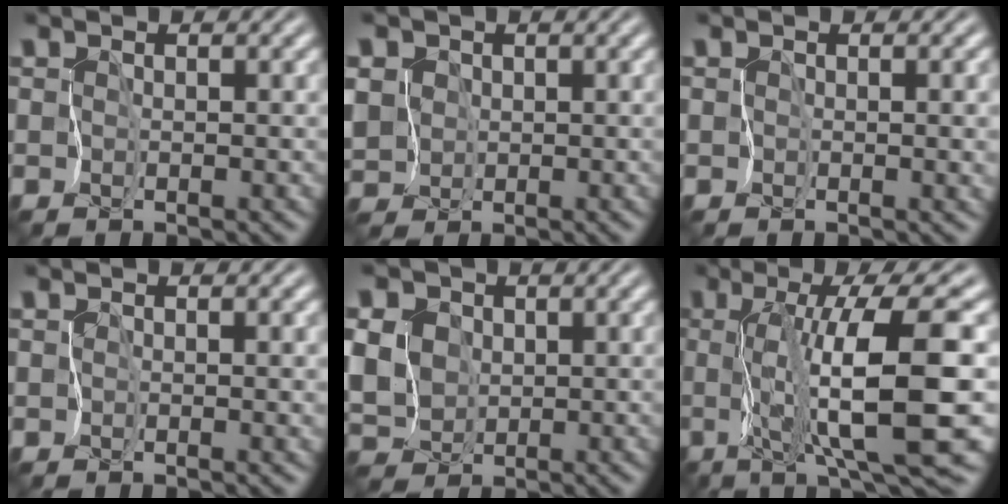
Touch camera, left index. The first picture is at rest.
{"total": 3.7, "force": [0.1, 3.4, 1.2], "torque": [-0.043, 0.013, -0.001]}
{"total": 3.3, "force": [0.0, 1.7, 2.9], "torque": [-0.033, -0.010, 0.007]}
{"total": 1.7, "force": [0.2, 0.8, 1.5], "torque": [-0.018, -0.005, 0.006]}
{"total": 6.6, "force": [0.9, 5.6, 3.4], "torque": [-0.077, 0.023, -0.002]}
{"total": 10.2, "force": [-0.2, 1.7, 10.1], "torque": [-0.142, -0.002, -0.004]}